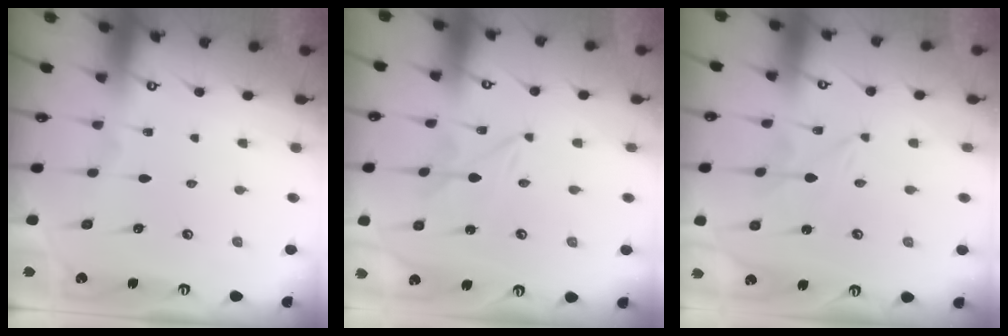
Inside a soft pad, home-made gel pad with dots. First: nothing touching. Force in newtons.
{"total": 0.8, "press": 0.8, "slide": 0.2}
{"total": 0.0}